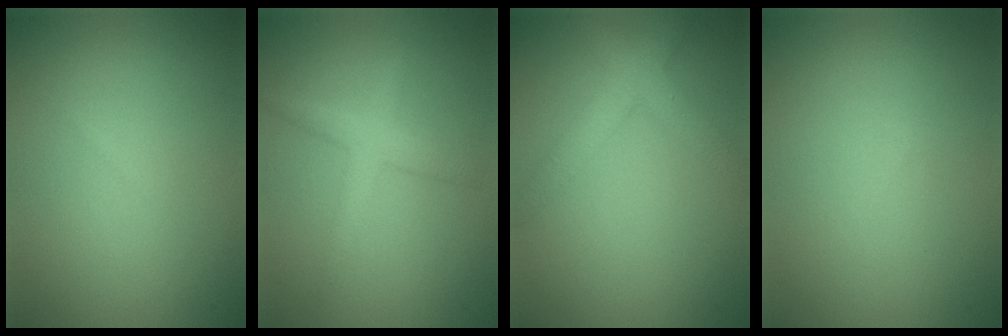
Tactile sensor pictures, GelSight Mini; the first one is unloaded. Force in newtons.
{"total": 2.5, "press": 2.5, "slide": 0.0}
{"total": 4.1, "press": 4.1, "slide": 0.2}
{"total": 0.0}